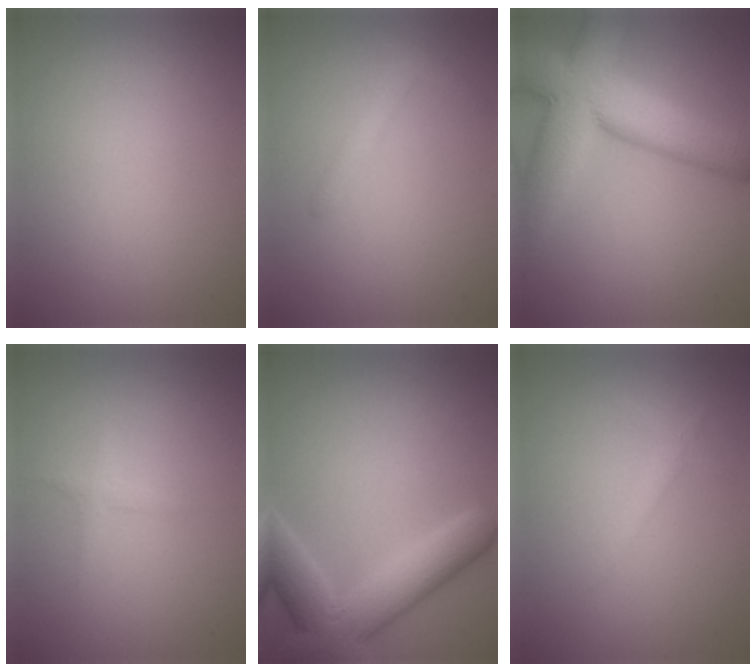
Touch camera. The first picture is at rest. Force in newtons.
{"total": 1.5, "press": 1.5, "slide": 0.1}
{"total": 11.7, "press": 11.7, "slide": 0.6}
{"total": 0.8, "press": 0.8, "slide": 0.1}
{"total": 6.9, "press": 6.9, "slide": 0.6}
{"total": 1.1, "press": 1.1, "slide": 0.1}